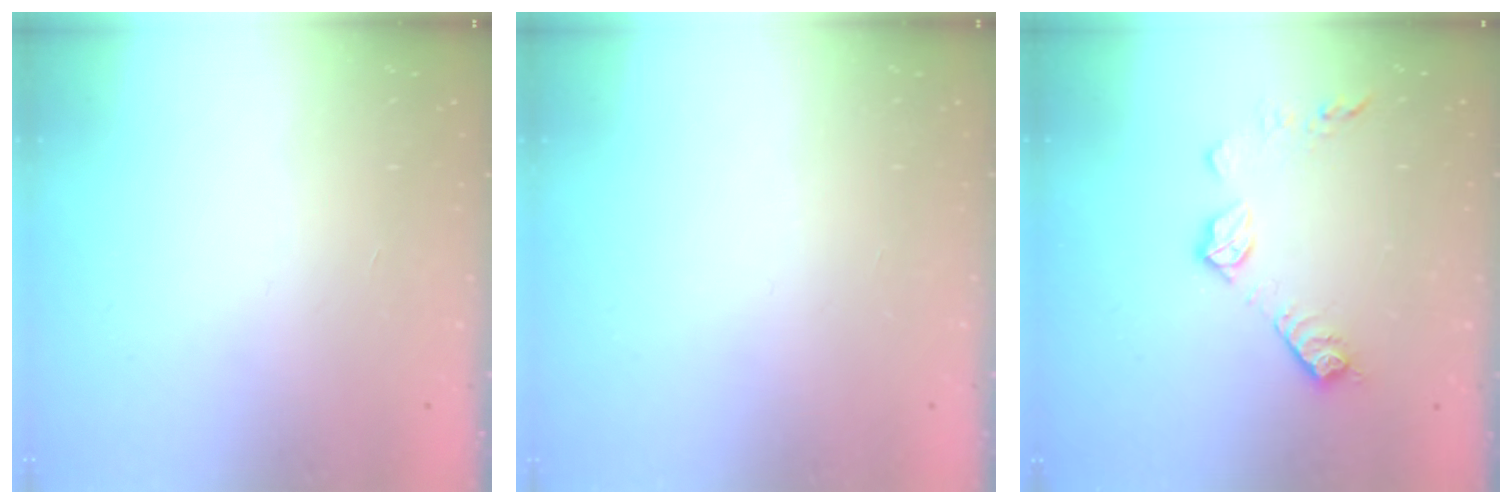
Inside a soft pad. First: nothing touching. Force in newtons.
{"total": 0.0}
{"total": 10.2, "press": 10.2, "slide": 0.2}